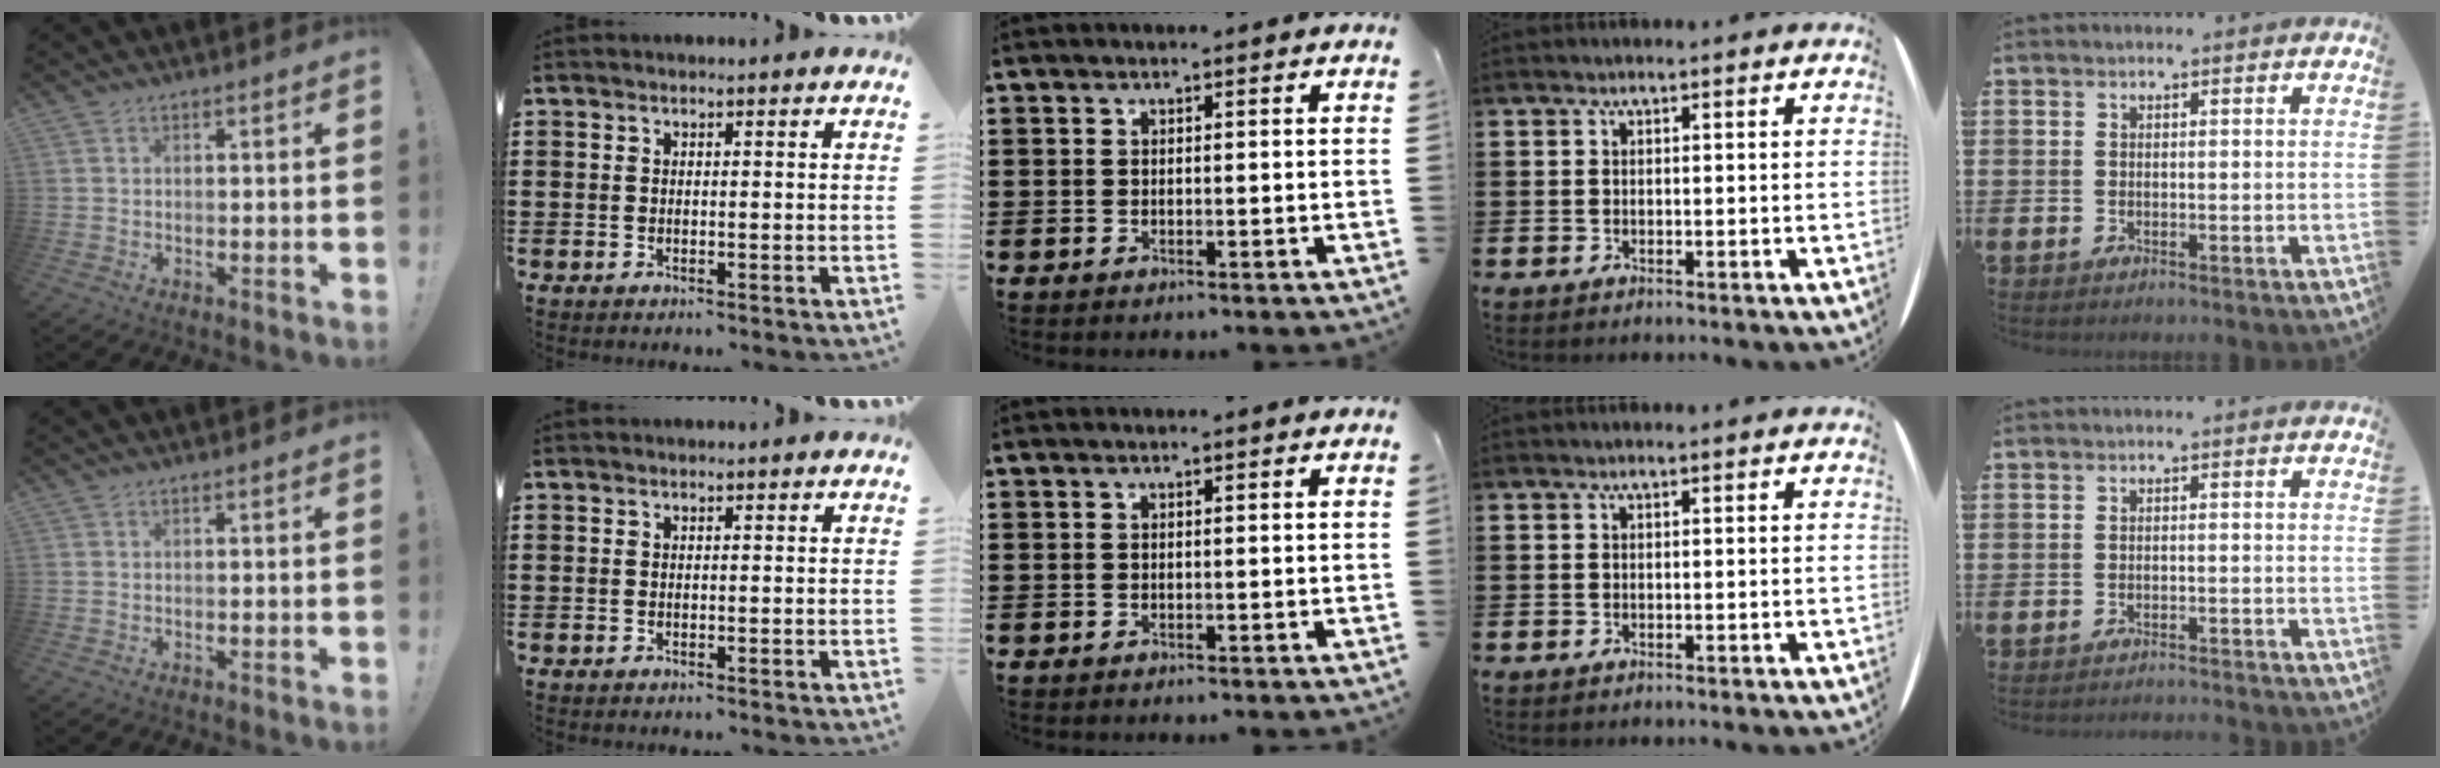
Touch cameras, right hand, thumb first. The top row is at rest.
{"little": {"total": 1.2, "force": [-1.1, -0.2, -0.1], "torque": [0.000, 0.003, -0.024]}}